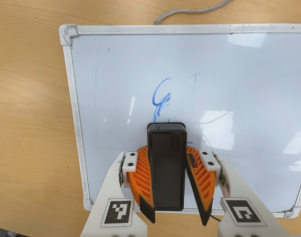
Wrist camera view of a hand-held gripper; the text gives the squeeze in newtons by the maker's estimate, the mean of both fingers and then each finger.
{"total": 10.8, "left": 10.0, "right": 11.5}